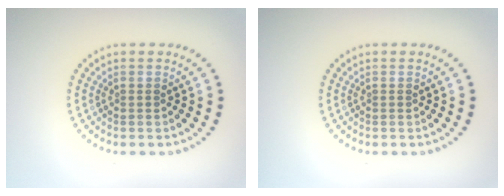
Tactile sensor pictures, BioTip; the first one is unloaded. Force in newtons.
{"total": 0.0}